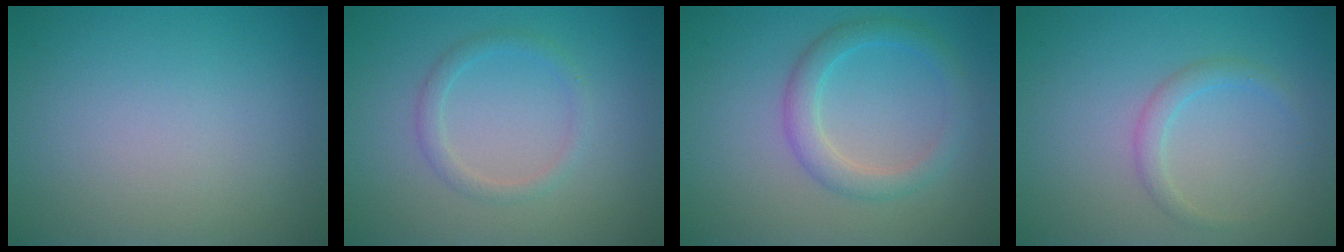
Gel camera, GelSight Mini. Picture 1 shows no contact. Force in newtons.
{"total": 1.6, "press": 1.6, "slide": 0.0}
{"total": 2.8, "press": 2.8, "slide": 0.2}
{"total": 1.5, "press": 1.5, "slide": 0.1}